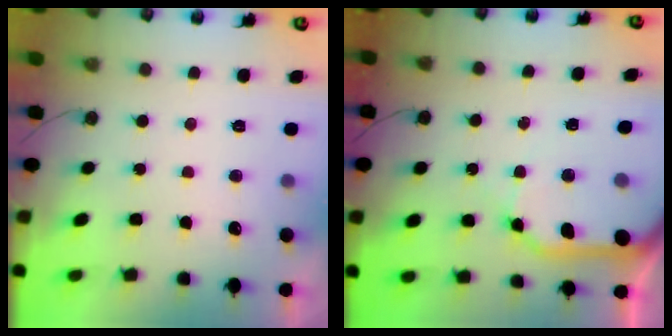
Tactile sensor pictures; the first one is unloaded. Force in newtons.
{"total": 12.2, "press": 12.1, "slide": 1.6}